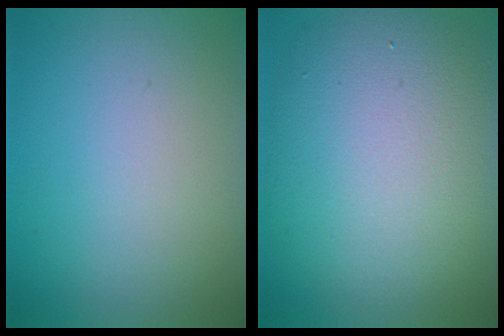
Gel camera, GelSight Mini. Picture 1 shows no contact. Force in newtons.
{"total": 11.5, "press": 11.4, "slide": 0.6}